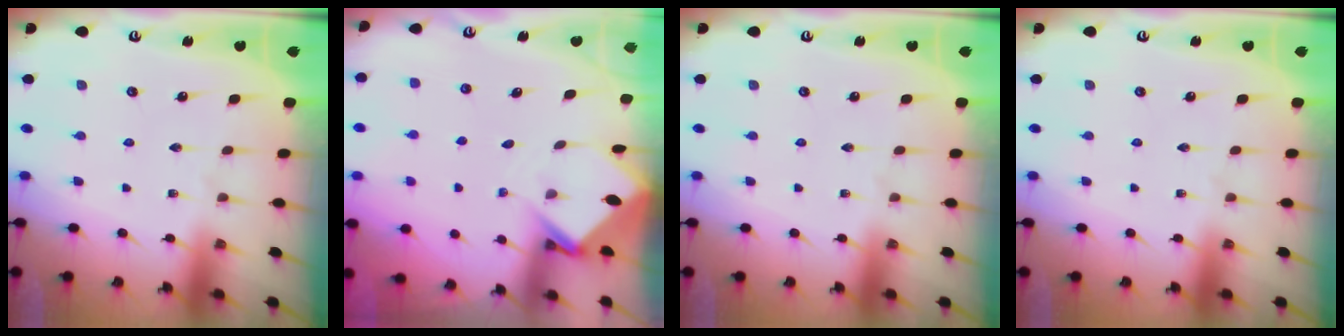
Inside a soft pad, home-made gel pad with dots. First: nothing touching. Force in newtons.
{"total": 3.5, "press": 3.4, "slide": 0.3}
{"total": 0.0}
{"total": 0.0}